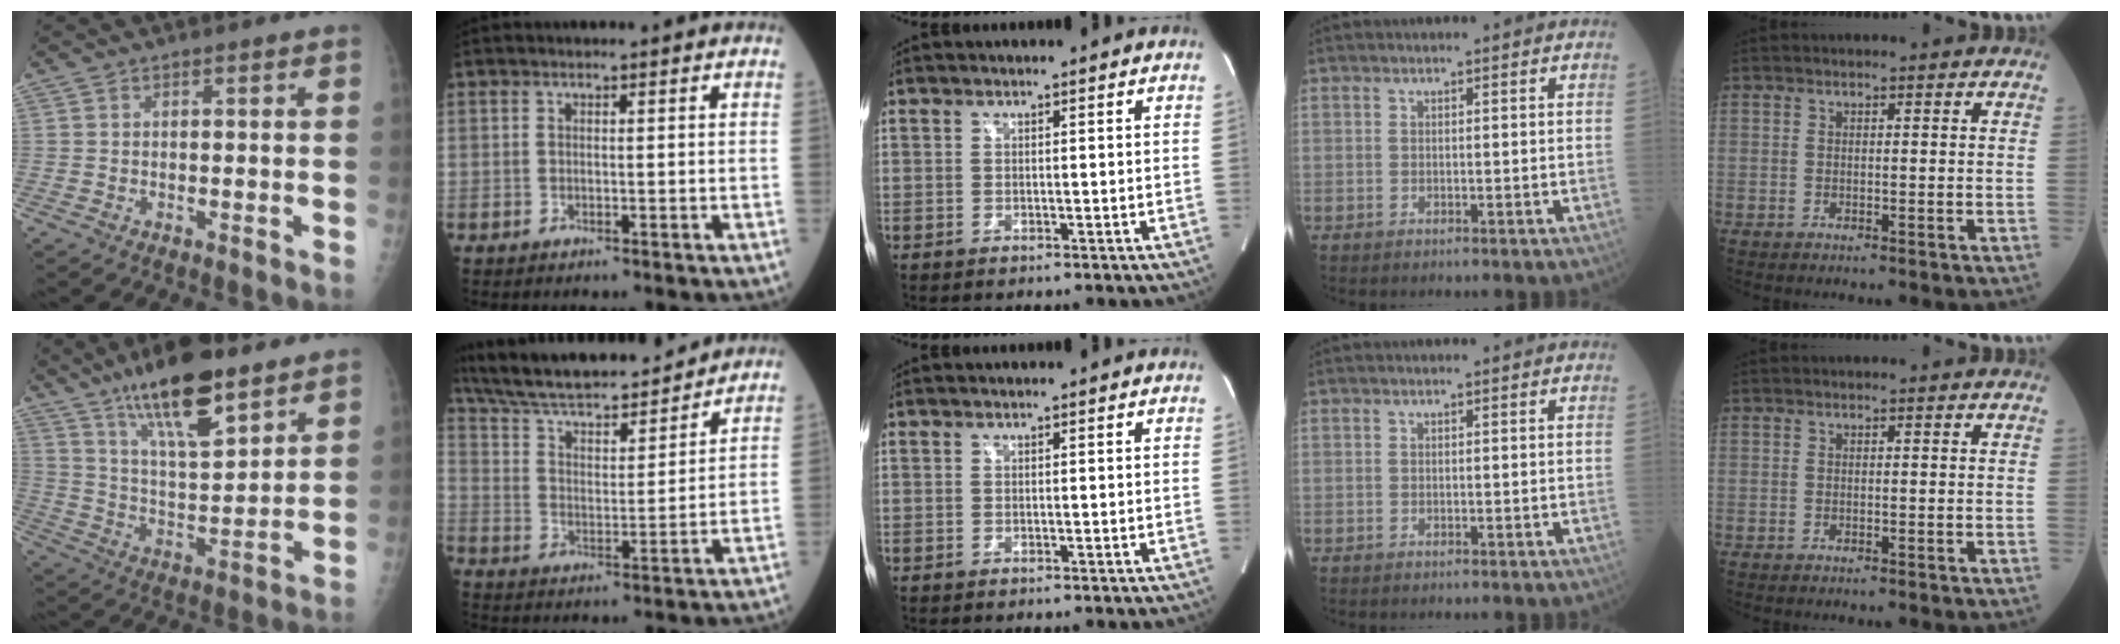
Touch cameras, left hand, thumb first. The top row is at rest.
{"thumb": {"total": 17.5, "force": [11.5, 5.3, 12.1], "torque": [-0.178, -0.060, 0.205]}, "index": {"total": 19.9, "force": [18.0, 3.4, 7.9], "torque": [-0.136, 0.017, 0.289]}}